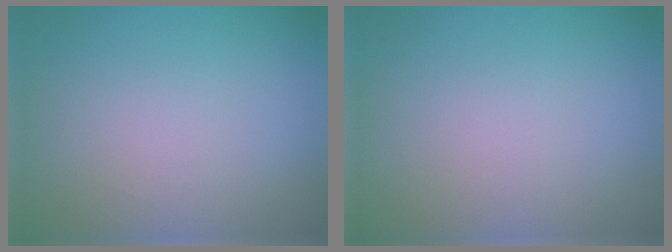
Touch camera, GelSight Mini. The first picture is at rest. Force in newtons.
{"total": 0.0}